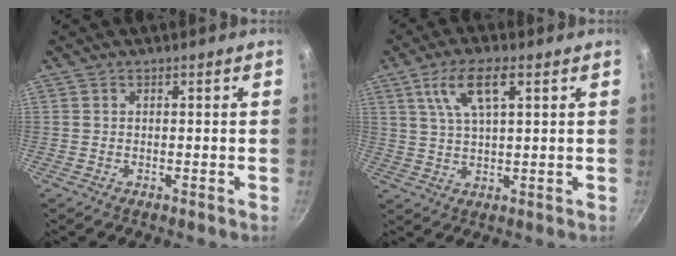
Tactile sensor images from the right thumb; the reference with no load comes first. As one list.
[{"total": 8.6, "force": [3.6, 2.8, 7.3], "torque": [-0.132, 0.000, 0.071]}]